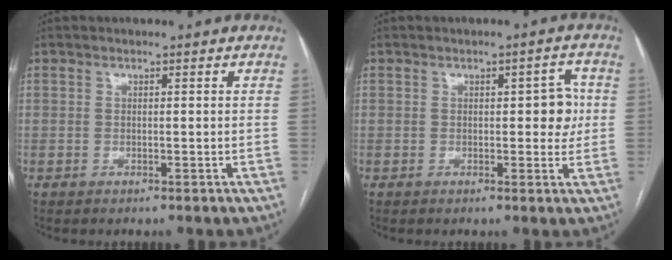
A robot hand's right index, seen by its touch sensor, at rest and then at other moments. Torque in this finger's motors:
{"motor_torque": [0.36, 0.10, 0.28, 0.03]}